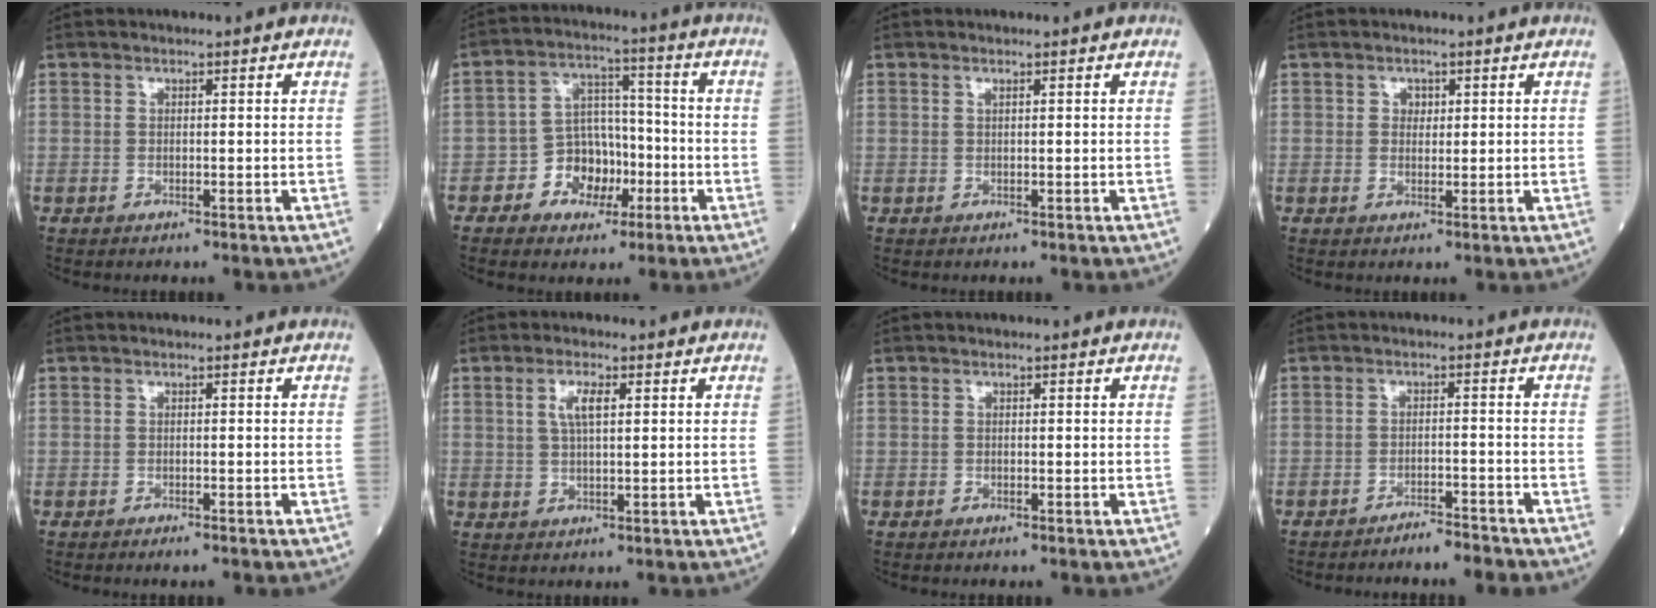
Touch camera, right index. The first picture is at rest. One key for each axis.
{"total": 7.9, "fx": -3.1, "fy": 6.0, "fz": 4.1, "tx": -0.070, "ty": 0.027, "tz": -0.050}
{"total": 0.0}
{"total": 1.4, "fx": 0.5, "fy": 1.1, "fz": 0.6, "tx": -0.009, "ty": 0.000, "tz": 0.008}
{"total": 1.5, "fx": -1.3, "fy": 0.1, "fz": 0.8, "tx": -0.014, "ty": -0.003, "tz": -0.015}
{"total": 3.6, "fx": 1.2, "fy": 0.9, "fz": 3.3, "tx": -0.070, "ty": 0.004, "tz": 0.026}
{"total": 0.0}
{"total": 3.6, "fx": -3.5, "fy": 0.0, "fz": 0.9, "tx": -0.011, "ty": -0.005, "tz": -0.055}